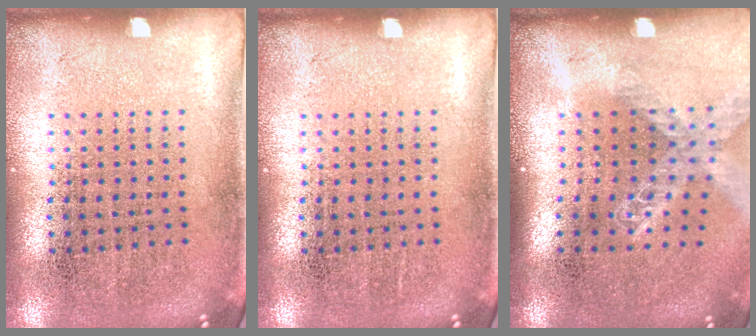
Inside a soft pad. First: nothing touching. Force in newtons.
{"total": 0.0}
{"total": 1.5, "press": 1.3, "slide": 0.8}